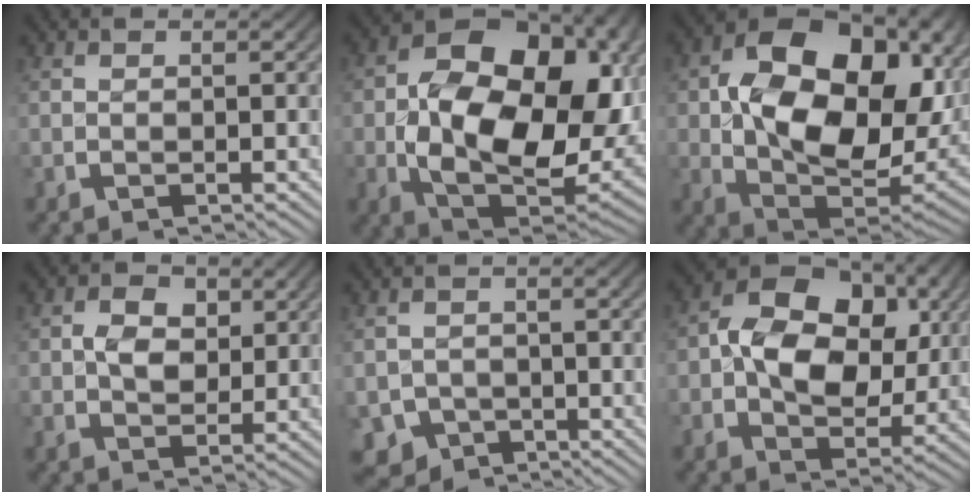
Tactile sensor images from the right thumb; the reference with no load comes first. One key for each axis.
{"total": 22.4, "fx": -0.3, "fy": 15.0, "fz": 16.7, "tx": -0.301, "ty": -0.059, "tz": 0.013}
{"total": 22.4, "fx": 1.9, "fy": 15.0, "fz": 16.5, "tx": -0.300, "ty": -0.047, "tz": 0.040}
{"total": 3.7, "fx": 0.7, "fy": 2.9, "fz": 2.1, "tx": -0.033, "ty": -0.015, "tz": 0.021}
{"total": 6.0, "fx": -3.7, "fy": 4.4, "fz": 1.8, "tx": -0.037, "ty": -0.040, "tz": -0.051}
{"total": 12.8, "fx": 1.1, "fy": 9.1, "fz": 8.9, "tx": -0.163, "ty": -0.016, "tz": 0.013}